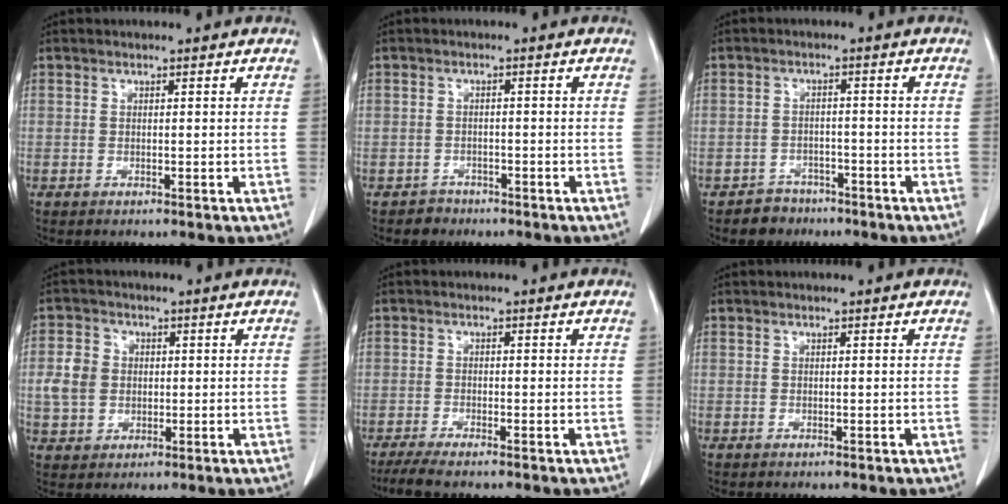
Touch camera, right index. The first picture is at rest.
{"total": 2.1, "force": [-1.4, 1.5, -0.4], "torque": [0.005, 0.009, -0.026]}
{"total": 3.7, "force": [-2.5, 2.6, -0.3], "torque": [0.004, 0.012, -0.039]}
{"total": 5.7, "force": [0.4, 5.0, 2.8], "torque": [-0.070, 0.016, 0.012]}
{"total": 4.1, "force": [-3.3, 0.0, 2.4], "torque": [-0.043, -0.009, -0.059]}
{"total": 0.0}